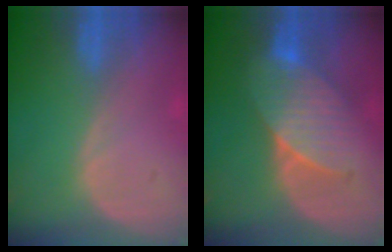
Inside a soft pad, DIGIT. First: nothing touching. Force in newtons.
{"total": 7.1, "press": 7.0, "slide": 1.4}